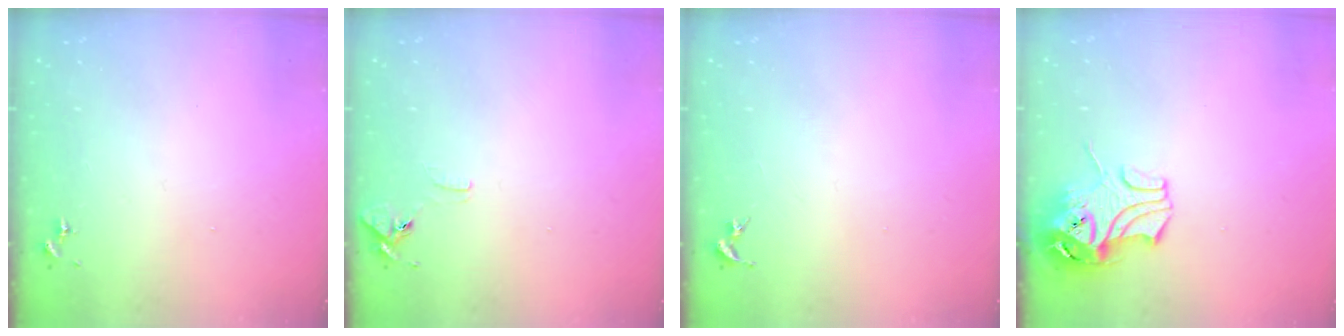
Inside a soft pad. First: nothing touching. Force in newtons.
{"total": 6.2, "press": 6.1, "slide": 0.6}
{"total": 0.0}
{"total": 10.3, "press": 10.2, "slide": 1.6}